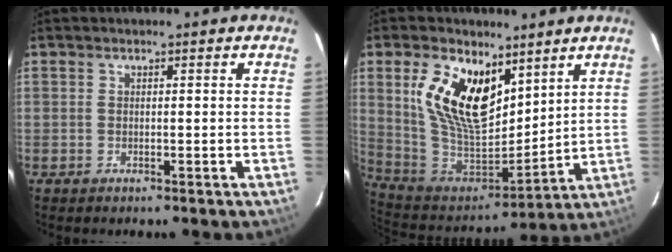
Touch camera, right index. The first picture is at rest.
{"total": 17.9, "force": [8.6, 9.8, 12.2], "torque": [-0.248, 0.008, 0.180]}